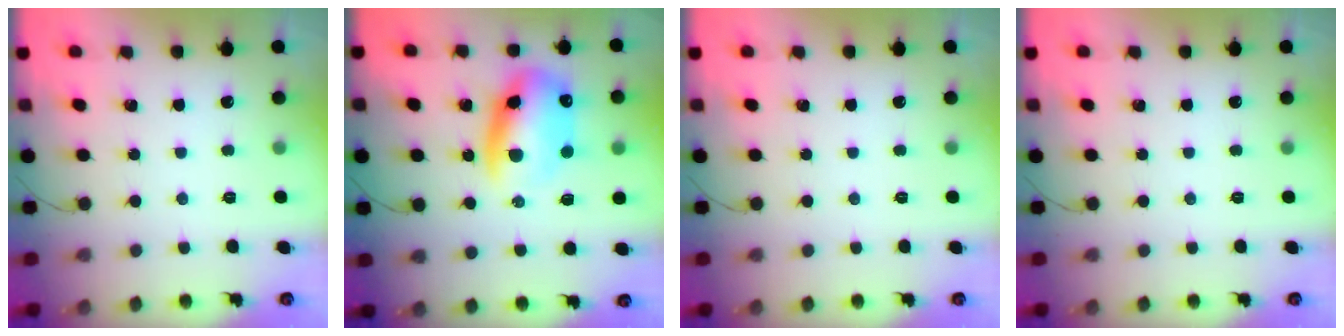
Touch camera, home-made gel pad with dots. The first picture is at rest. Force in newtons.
{"total": 14.2, "press": 13.8, "slide": 3.6}
{"total": 0.0}
{"total": 0.0}